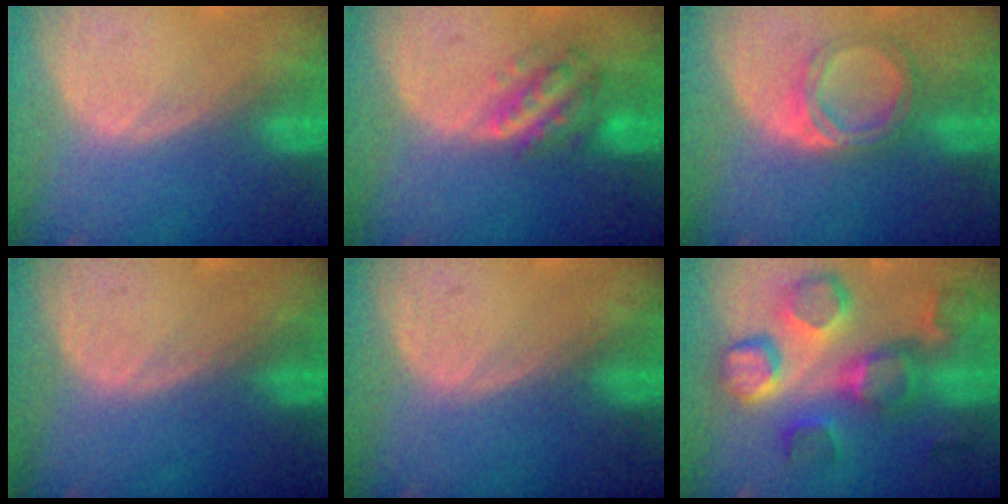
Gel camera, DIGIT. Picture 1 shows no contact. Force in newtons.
{"total": 5.7, "press": 5.3, "slide": 2.3}
{"total": 4.8, "press": 4.8, "slide": 0.5}
{"total": 0.0}
{"total": 0.0}
{"total": 11.7, "press": 10.8, "slide": 4.4}